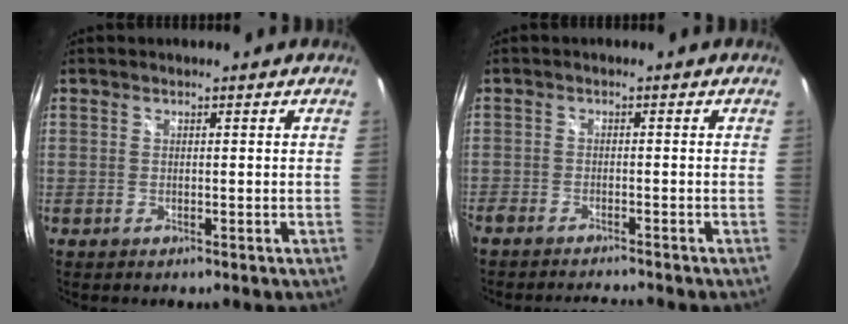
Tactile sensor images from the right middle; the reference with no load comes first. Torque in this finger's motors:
{"motor_torque": [0.81, -0.85, 0.08, 0.06]}